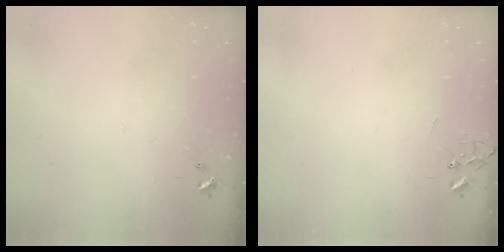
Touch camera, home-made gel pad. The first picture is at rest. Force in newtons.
{"total": 0.0}